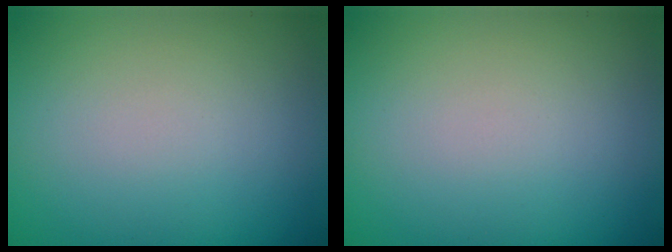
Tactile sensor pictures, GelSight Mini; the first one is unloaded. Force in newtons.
{"total": 0.0}